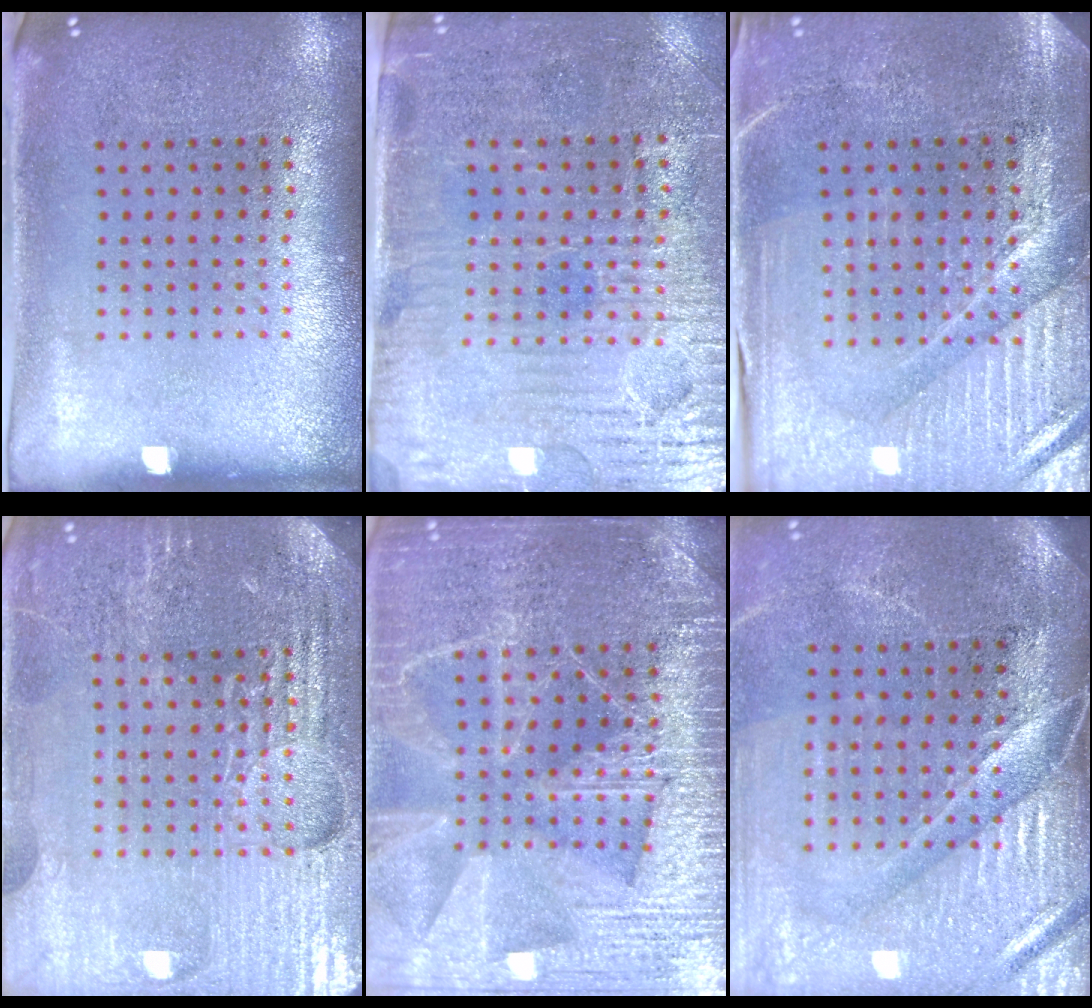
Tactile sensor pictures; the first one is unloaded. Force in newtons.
{"total": 3.9, "press": 3.5, "slide": 1.5}
{"total": 4.0, "press": 3.8, "slide": 1.2}
{"total": 5.0, "press": 4.7, "slide": 1.8}
{"total": 6.5, "press": 6.4, "slide": 0.7}
{"total": 4.5, "press": 3.8, "slide": 2.3}